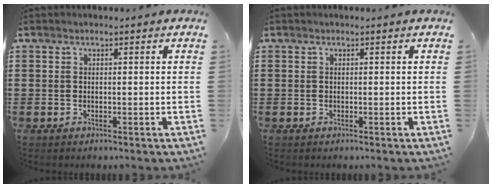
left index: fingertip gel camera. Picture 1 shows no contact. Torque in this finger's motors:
{"motor_torque": [0.00, 0.00, 0.00, -0.01]}